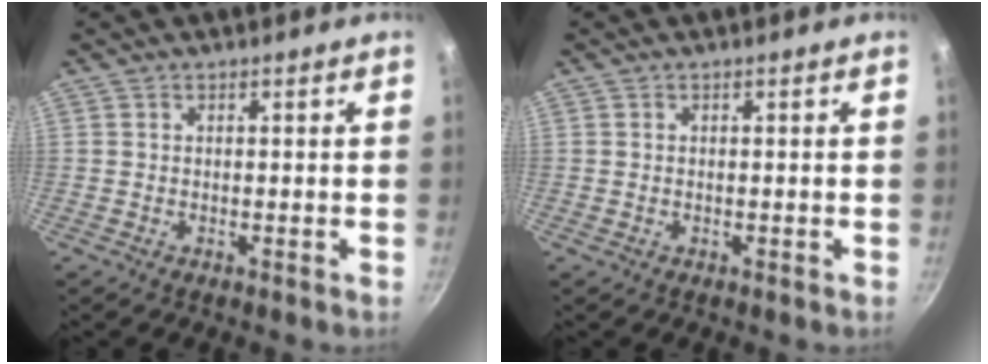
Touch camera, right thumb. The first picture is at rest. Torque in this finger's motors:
{"motor_torque": [1.61, 1.77, -0.01, -0.37, 0.05]}